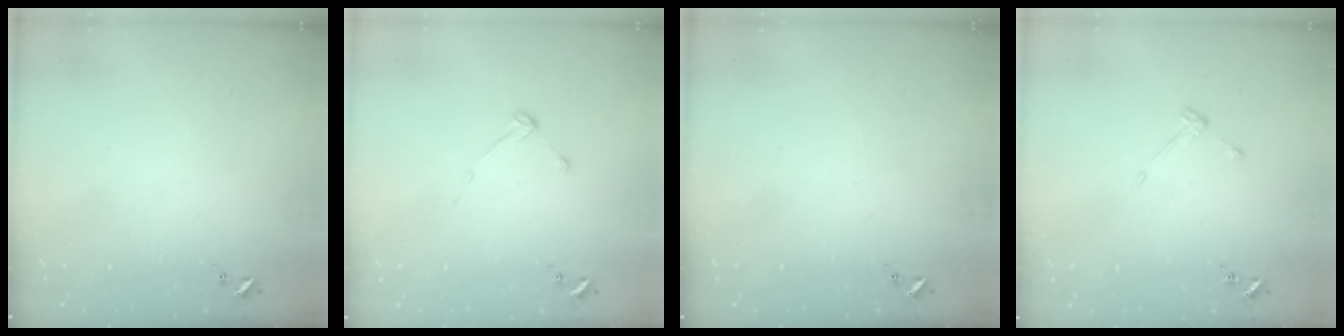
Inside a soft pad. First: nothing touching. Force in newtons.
{"total": 2.6, "press": 2.5, "slide": 0.4}
{"total": 0.0}
{"total": 3.6, "press": 3.5, "slide": 0.6}